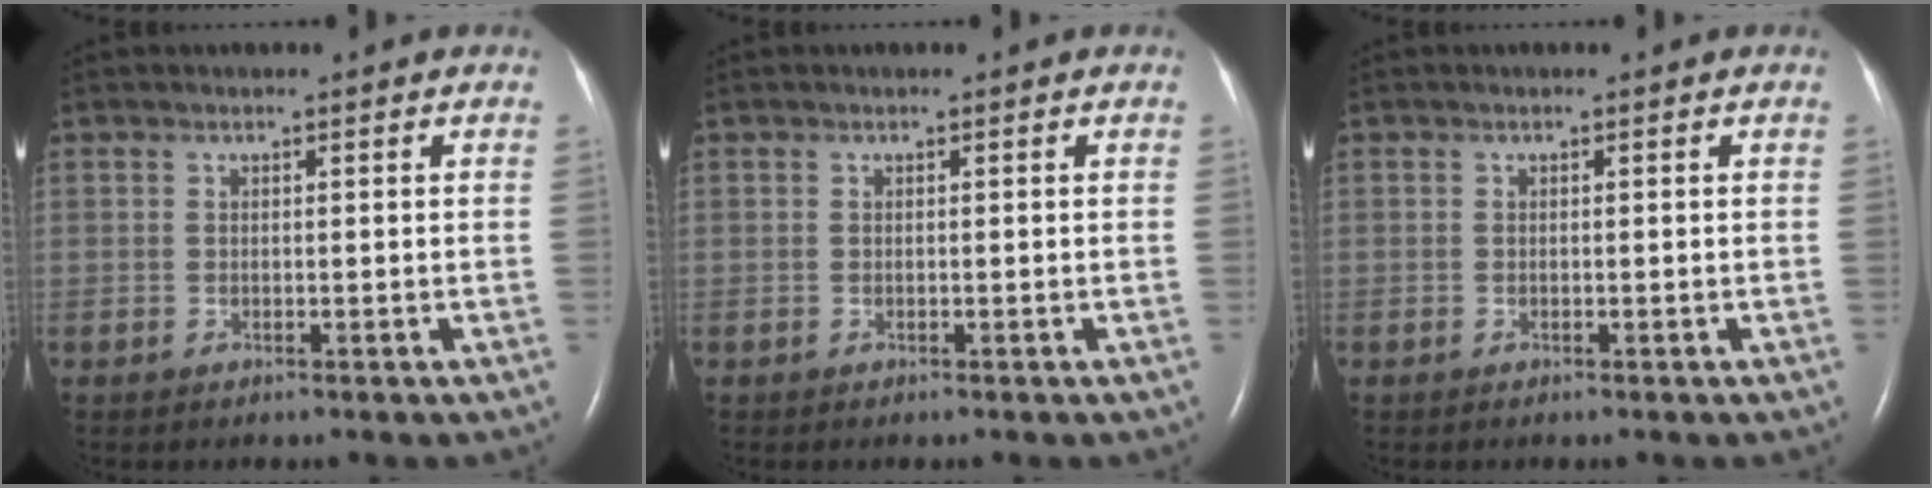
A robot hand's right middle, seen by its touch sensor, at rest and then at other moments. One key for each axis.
{"total": 0.0}
{"total": 0.0}